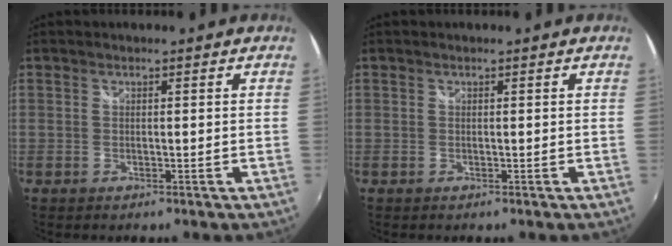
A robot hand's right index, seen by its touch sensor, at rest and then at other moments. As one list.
[{"total": 0.0}]